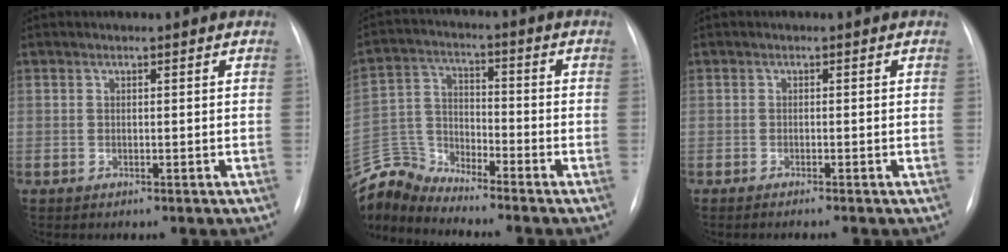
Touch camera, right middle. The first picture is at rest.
{"total": 8.2, "force": [-8.2, -0.5, -0.9], "torque": [0.005, 0.023, -0.163]}
{"total": 1.8, "force": [-1.4, -0.4, 1.0], "torque": [-0.010, -0.001, -0.018]}